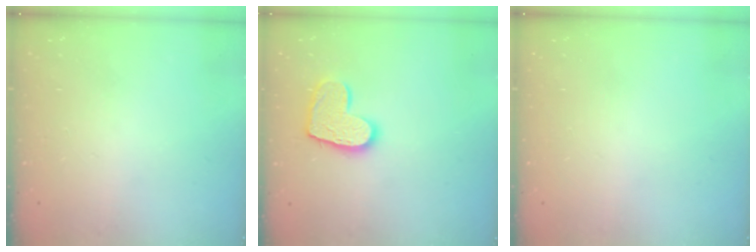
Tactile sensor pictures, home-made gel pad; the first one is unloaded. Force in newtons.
{"total": 11.6, "press": 11.6, "slide": 0.8}
{"total": 0.0}